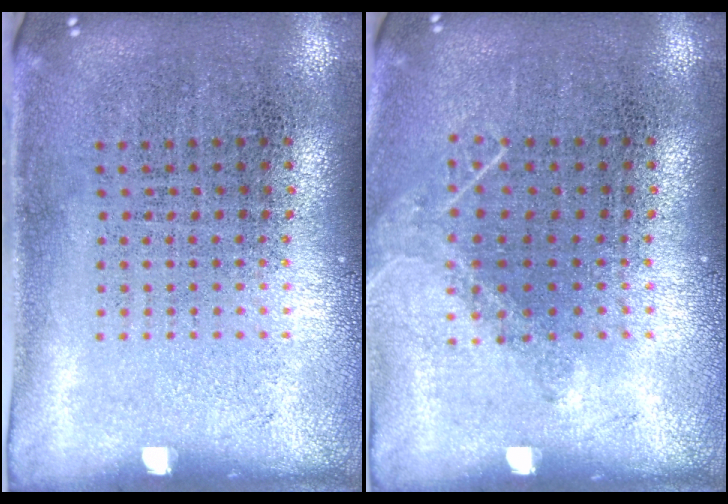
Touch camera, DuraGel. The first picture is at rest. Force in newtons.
{"total": 1.0, "press": 0.9, "slide": 0.2}